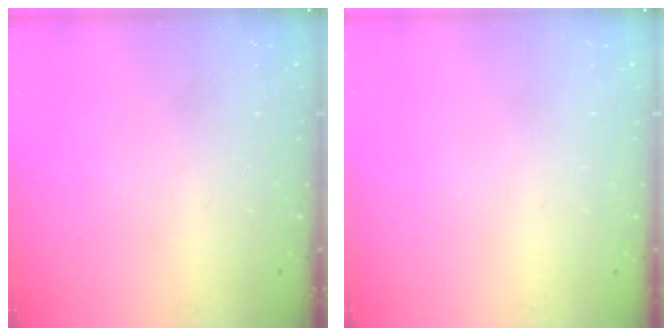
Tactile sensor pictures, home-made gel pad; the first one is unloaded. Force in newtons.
{"total": 0.0}